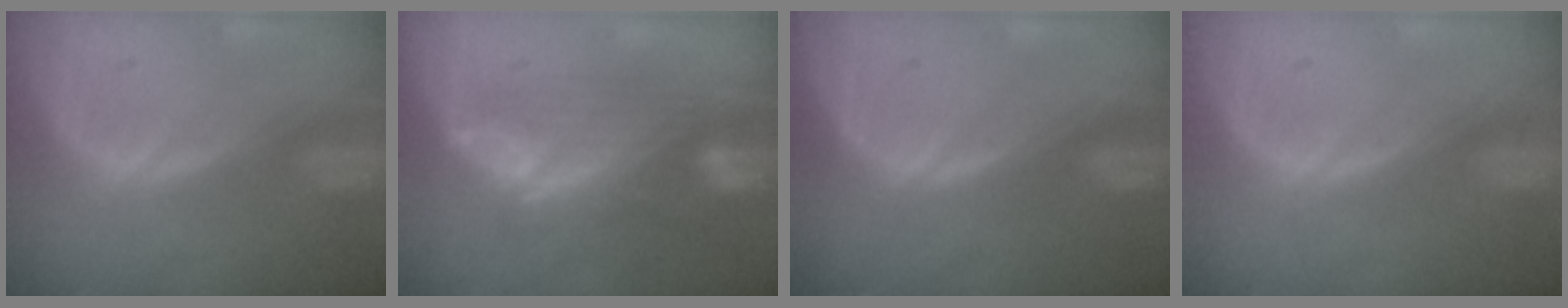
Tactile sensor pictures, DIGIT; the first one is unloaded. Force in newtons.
{"total": 8.6, "press": 7.8, "slide": 3.6}
{"total": 0.0}
{"total": 0.0}